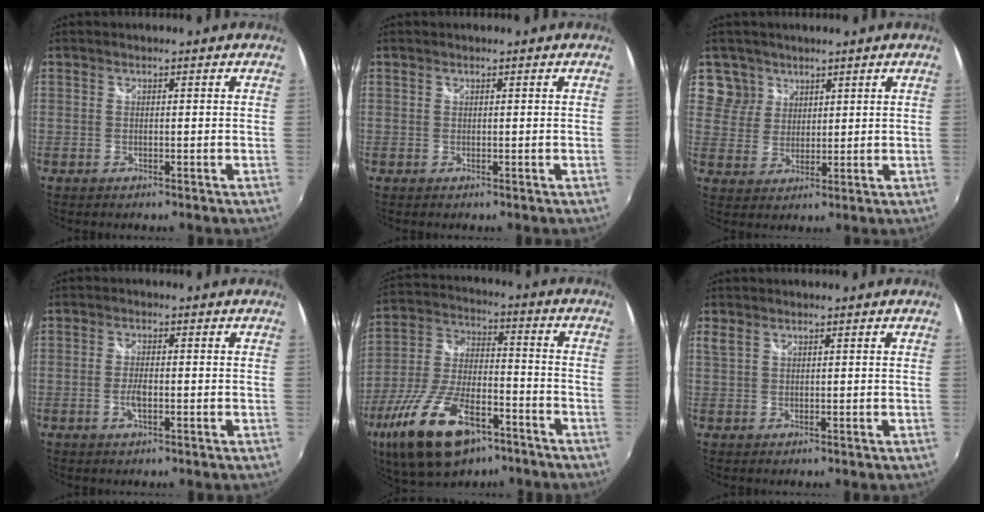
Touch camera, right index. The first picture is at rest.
{"total": 0.0}
{"total": 5.5, "force": [3.2, 4.5, -0.1], "torque": [0.005, 0.014, 0.057]}
{"total": 2.9, "force": [-0.8, 1.1, 2.6], "torque": [-0.053, -0.003, -0.016]}
{"total": 20.8, "force": [-12.2, 9.0, 14.2], "torque": [-0.290, -0.033, -0.209]}
{"total": 1.3, "force": [0.8, 0.6, 0.9], "torque": [-0.021, 0.002, 0.017]}